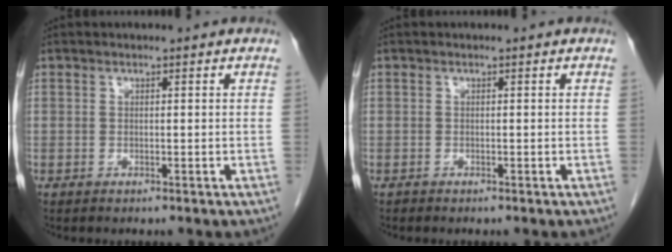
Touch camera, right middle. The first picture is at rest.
{"total": 0.0}